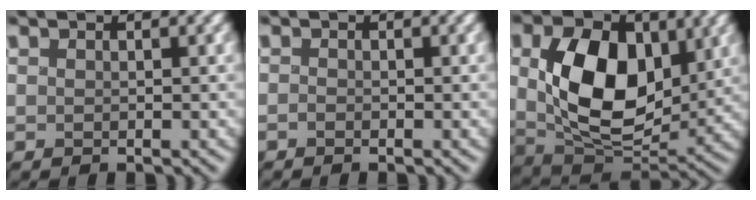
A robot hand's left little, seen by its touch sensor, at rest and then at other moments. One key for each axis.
{"total": 0.7, "fx": -0.7, "fy": 0.1, "fz": 0.1, "tx": 0.003, "ty": -0.004, "tz": -0.017}
{"total": 10.8, "fx": 1.4, "fy": 7.1, "fz": 8.1, "tx": -0.152, "ty": -0.008, "tz": 0.022}